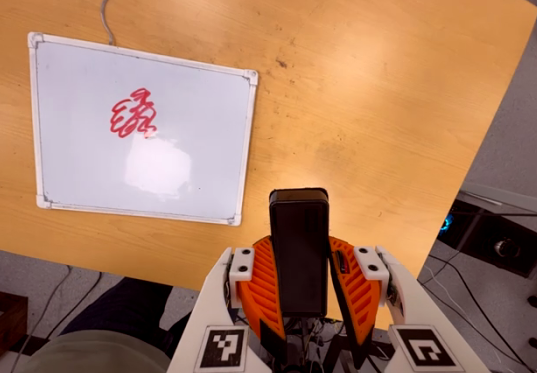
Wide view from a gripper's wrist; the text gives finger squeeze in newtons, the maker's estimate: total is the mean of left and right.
{"total": 8.1, "left": 7.4, "right": 8.9}